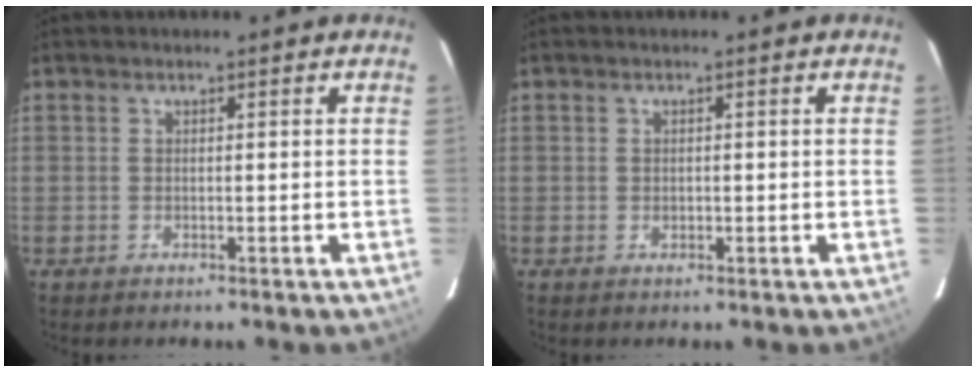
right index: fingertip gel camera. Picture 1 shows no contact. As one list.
[{"total": 0.7, "force": [-0.1, 0.7, 0.2], "torque": [-0.001, 0.001, -0.001]}]